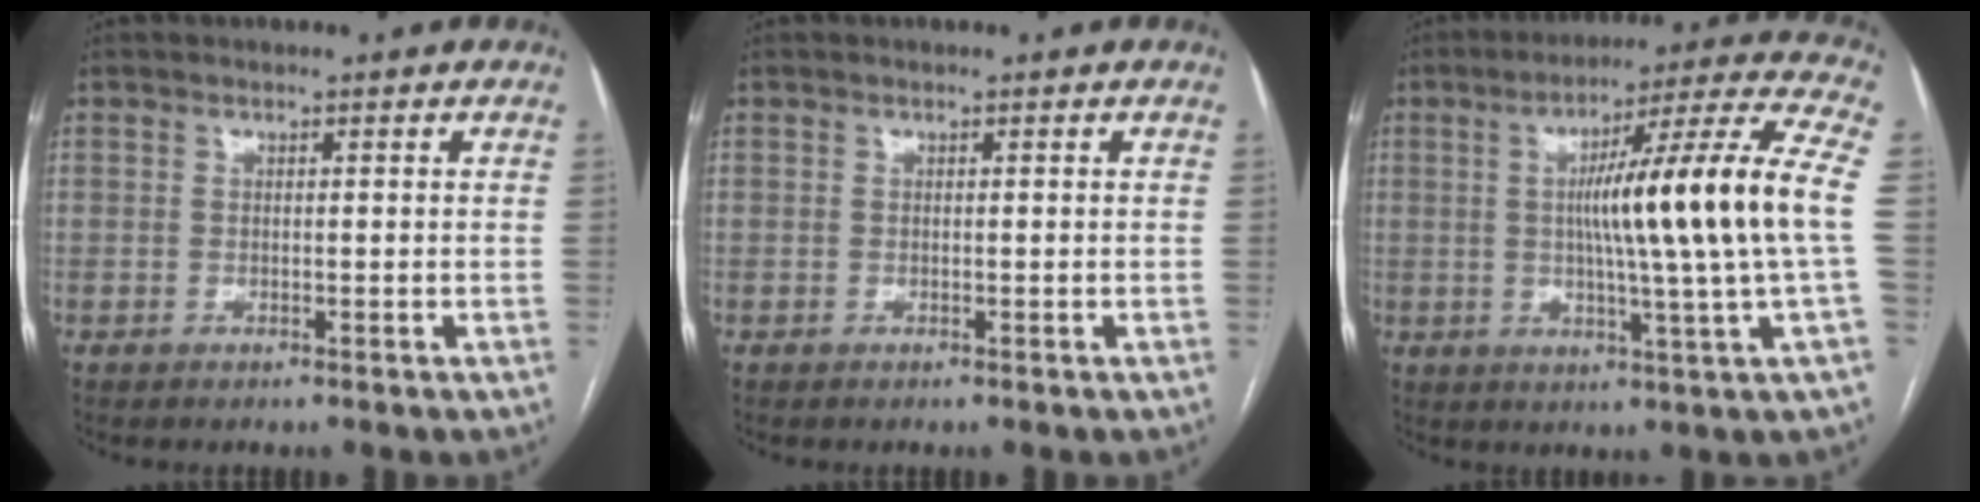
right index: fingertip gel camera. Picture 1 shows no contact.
{"total": 0.0}
{"total": 18.5, "force": [0.9, -1.9, 18.4], "torque": [-0.278, 0.003, 0.000]}